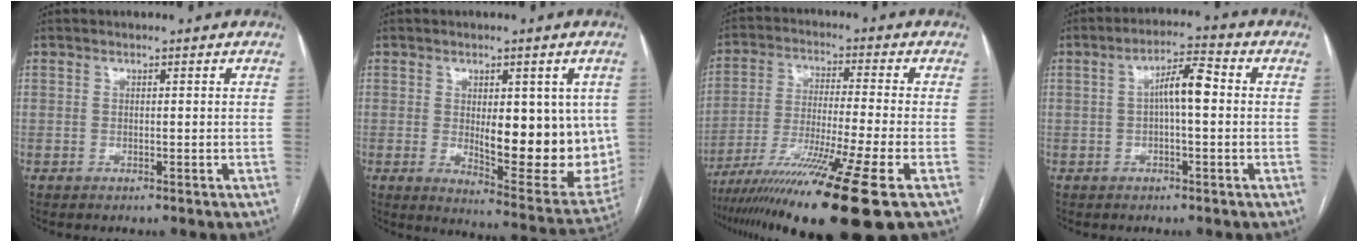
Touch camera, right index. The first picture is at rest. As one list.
[{"total": 15.4, "force": [0.3, 5.2, 14.5], "torque": [-0.172, -0.013, 0.018]}, {"total": 18.2, "force": [-11.8, -1.6, 13.7], "torque": [-0.223, -0.050, -0.203]}, {"total": 5.7, "force": [0.2, 1.1, 5.5], "torque": [-0.095, 0.020, 0.001]}]